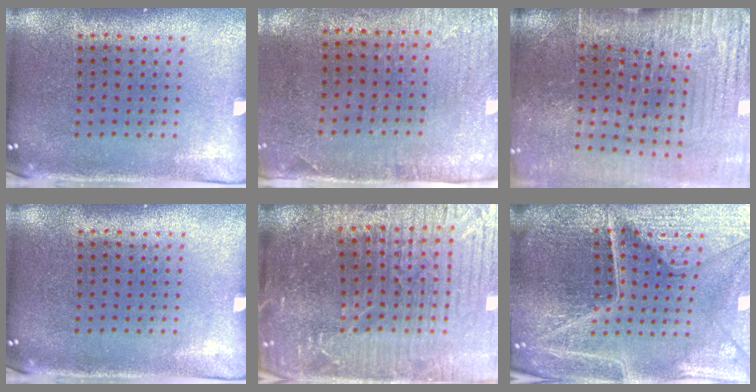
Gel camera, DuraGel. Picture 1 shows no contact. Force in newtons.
{"total": 2.9, "press": 2.3, "slide": 1.7}
{"total": 4.2, "press": 3.8, "slide": 1.9}
{"total": 0.0}
{"total": 5.9, "press": 5.3, "slide": 2.6}
{"total": 6.5, "press": 5.7, "slide": 3.1}